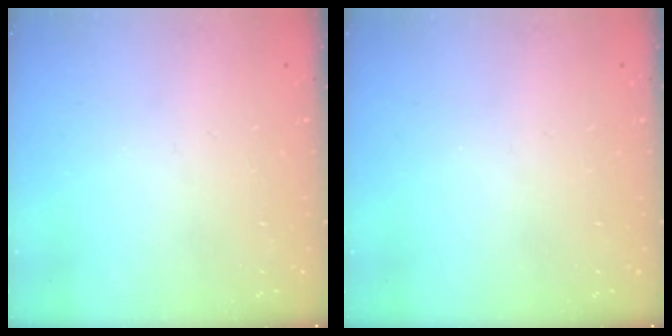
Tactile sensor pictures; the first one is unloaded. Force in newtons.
{"total": 0.0}